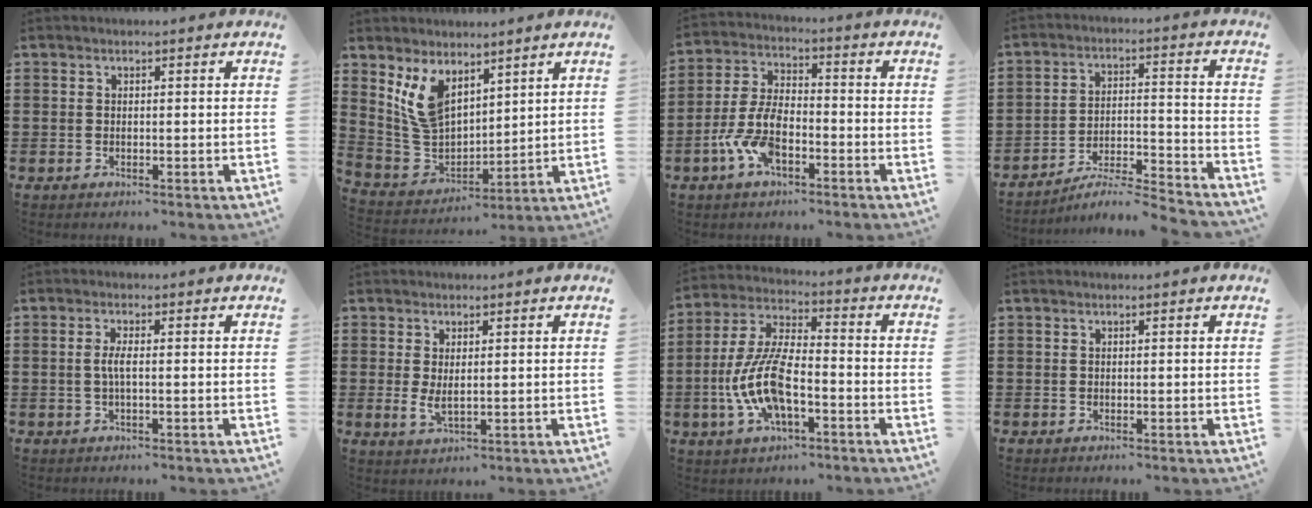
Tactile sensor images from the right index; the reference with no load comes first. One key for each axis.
{"total": 8.2, "fx": 4.8, "fy": 5.1, "fz": 4.3, "tx": -0.122, "ty": -0.009, "tz": 0.091}
{"total": 8.5, "fx": -3.5, "fy": 4.0, "fz": 6.5, "tx": -0.165, "ty": -0.004, "tz": -0.074}
{"total": 5.7, "fx": -5.4, "fy": -0.3, "fz": 1.6, "tx": -0.027, "ty": -0.013, "tz": -0.108}
{"total": 2.4, "fx": -0.3, "fy": 0.4, "fz": 2.3, "tx": -0.052, "ty": -0.003, "tz": -0.008}
{"total": 2.9, "fx": 0.6, "fy": 1.2, "fz": 2.5, "tx": -0.058, "ty": 0.000, "tz": 0.009}
{"total": 11.1, "fx": -3.3, "fy": 4.4, "fz": 9.6, "tx": -0.231, "ty": -0.011, "tz": -0.066}
{"total": 0.0}